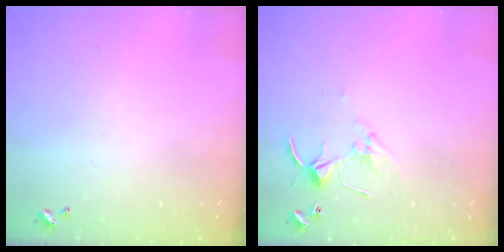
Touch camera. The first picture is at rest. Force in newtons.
{"total": 5.5, "press": 5.5, "slide": 0.3}